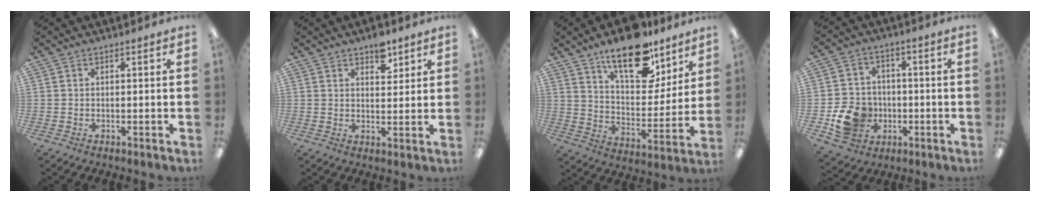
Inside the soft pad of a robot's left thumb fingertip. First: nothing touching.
{"total": 5.9, "force": [4.0, 3.0, 3.1], "torque": [-0.021, -0.022, 0.063]}
{"total": 18.0, "force": [13.0, 7.8, 9.7], "torque": [-0.146, -0.080, 0.223]}
{"total": 11.5, "force": [-3.7, 9.8, 4.8], "torque": [-0.102, 0.026, -0.059]}